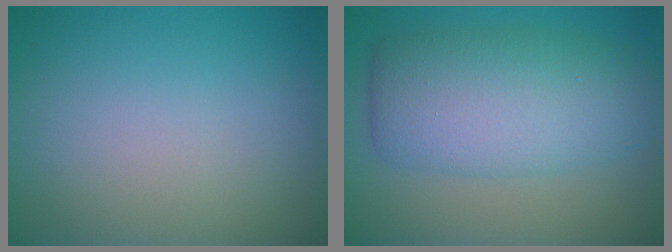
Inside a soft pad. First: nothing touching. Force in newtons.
{"total": 8.0, "press": 8.0, "slide": 0.1}